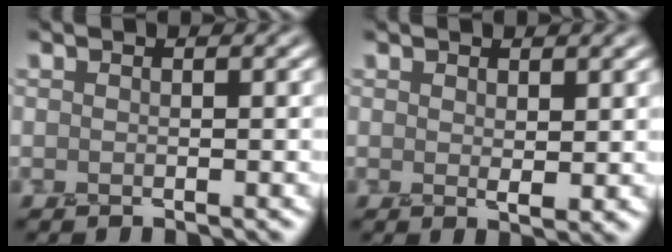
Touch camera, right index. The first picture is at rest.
{"total": 1.2, "force": [0.6, 0.3, 1.0], "torque": [-0.016, -0.005, 0.013]}